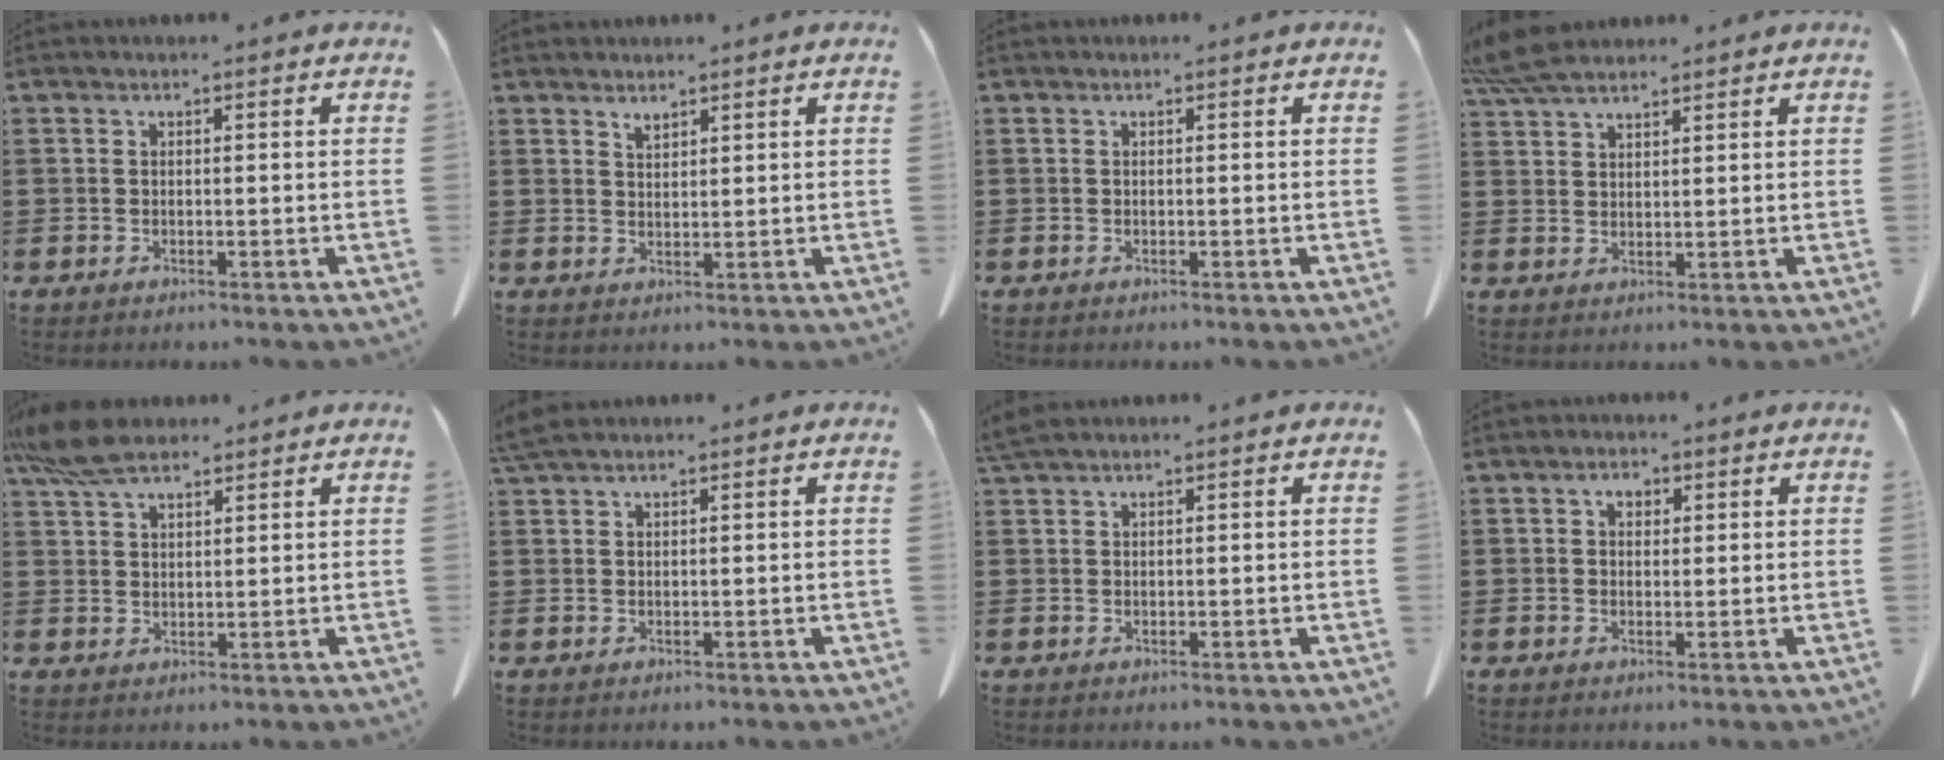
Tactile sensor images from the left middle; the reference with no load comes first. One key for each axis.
{"total": 1.6, "fx": 1.5, "fy": 0.3, "fz": 0.4, "tx": -0.011, "ty": -0.002, "tz": 0.030}
{"total": 0.0}
{"total": 6.0, "fx": 5.1, "fy": 1.4, "fz": 2.8, "tx": -0.070, "ty": -0.007, "tz": 0.099}
{"total": 7.2, "fx": 5.6, "fy": 2.4, "fz": 3.9, "tx": -0.092, "ty": -0.003, "tz": 0.107}
{"total": 2.5, "fx": 2.0, "fy": 0.3, "fz": 1.4, "tx": -0.033, "ty": 0.000, "tz": 0.040}
{"total": 2.2, "fx": 1.8, "fy": 0.2, "fz": 1.2, "tx": -0.028, "ty": -0.001, "tz": 0.037}
{"total": 2.1, "fx": 1.0, "fy": 1.3, "fz": 1.3, "tx": -0.022, "ty": 0.002, "tz": 0.016}